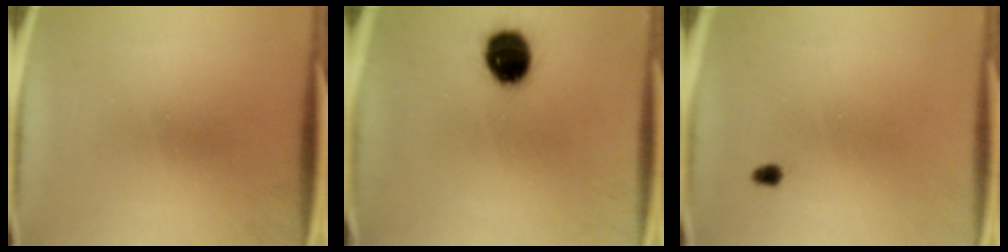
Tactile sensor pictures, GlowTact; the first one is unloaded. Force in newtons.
{"total": 10.6}
{"total": 1.5}